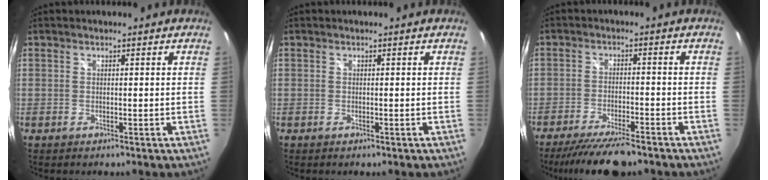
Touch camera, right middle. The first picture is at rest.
{"total": 0.0}
{"total": 11.4, "force": [-9.6, 1.9, 5.7], "torque": [-0.125, -0.024, -0.155]}